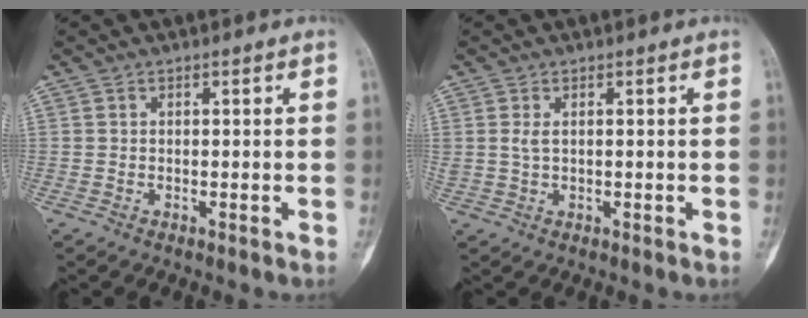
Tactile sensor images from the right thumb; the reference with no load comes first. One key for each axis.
{"total": 1.5, "fx": 0.5, "fy": 0.7, "fz": 1.2, "tx": -0.027, "ty": 0.002, "tz": 0.017}